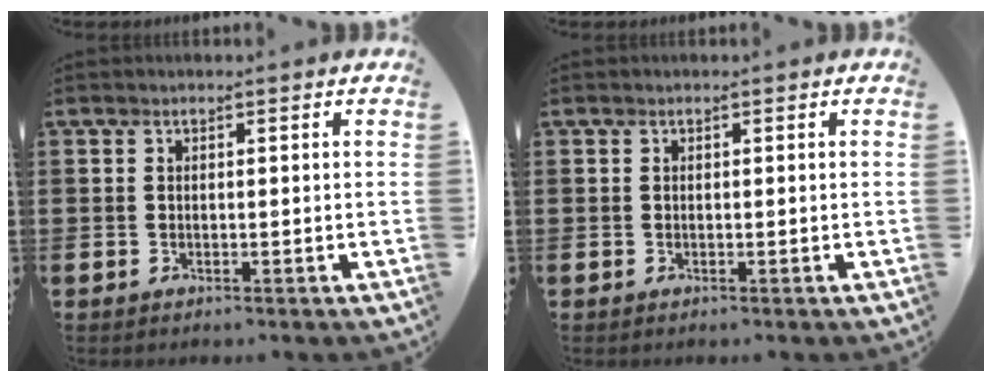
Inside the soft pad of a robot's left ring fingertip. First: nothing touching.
{"total": 0.0}